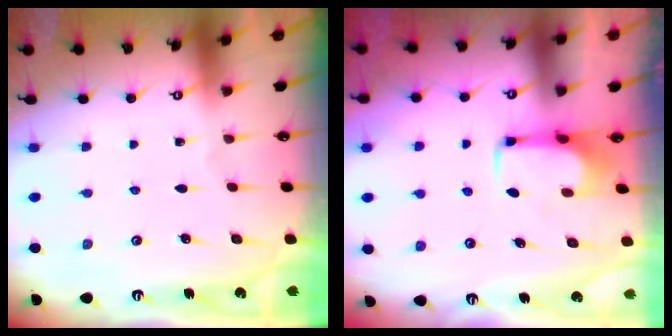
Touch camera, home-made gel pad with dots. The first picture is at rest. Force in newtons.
{"total": 2.1, "press": 2.1, "slide": 0.4}